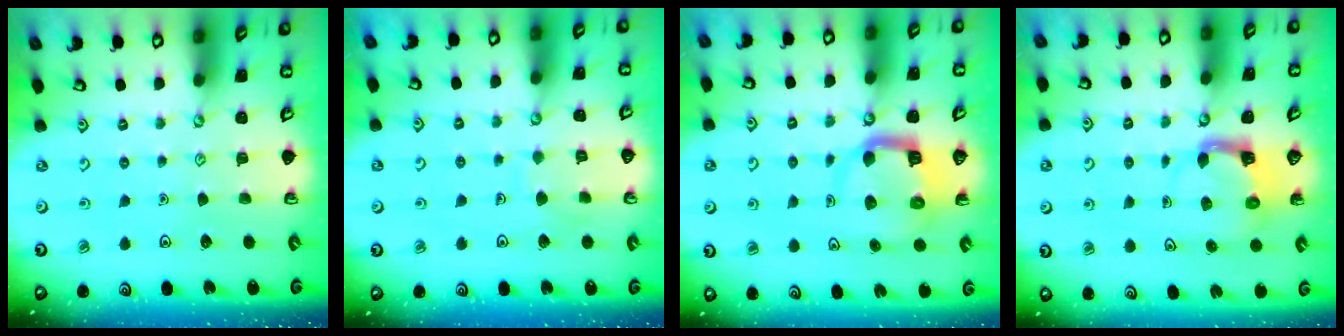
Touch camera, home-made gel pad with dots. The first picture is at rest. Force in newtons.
{"total": 5.4, "press": 5.4, "slide": 0.5}
{"total": 7.3, "press": 7.3, "slide": 1.0}
{"total": 3.7, "press": 3.6, "slide": 0.6}